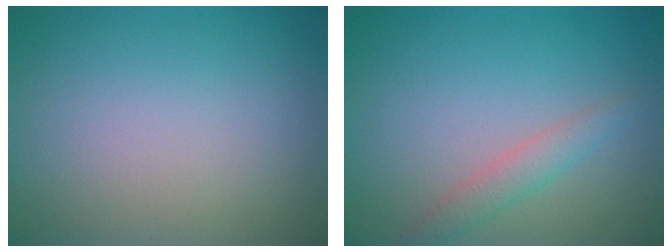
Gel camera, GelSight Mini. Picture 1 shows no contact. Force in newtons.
{"total": 2.0, "press": 2.0, "slide": 0.0}